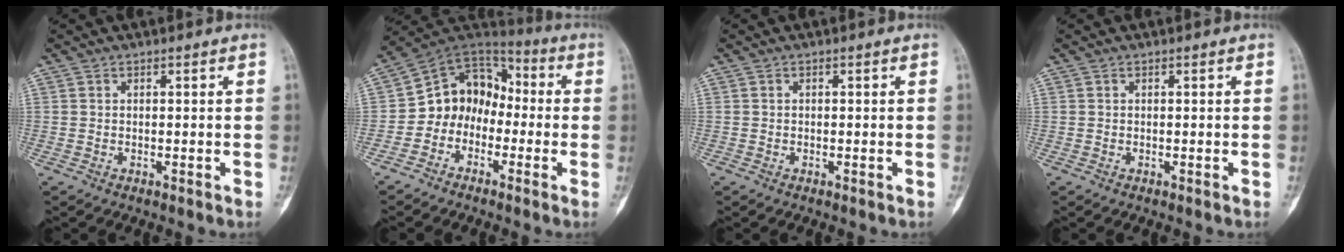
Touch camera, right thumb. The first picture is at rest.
{"total": 11.4, "force": [-2.9, 9.5, 5.6], "torque": [-0.060, 0.070, -0.069]}
{"total": 0.0}
{"total": 0.0}